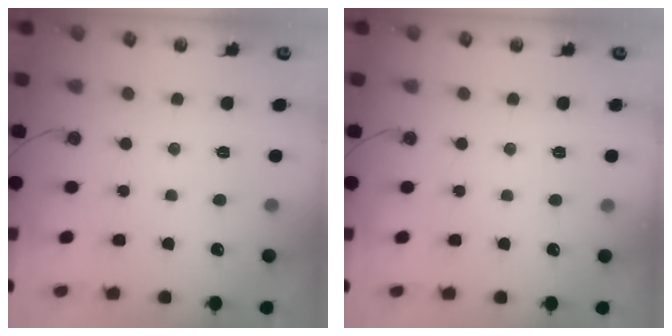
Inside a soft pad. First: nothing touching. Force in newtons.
{"total": 0.0}